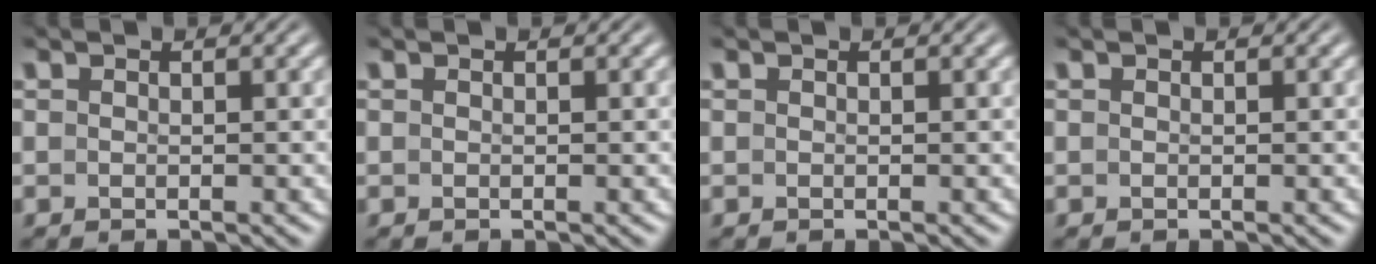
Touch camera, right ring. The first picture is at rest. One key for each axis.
{"total": 0.0}
{"total": 0.0}
{"total": 0.0}